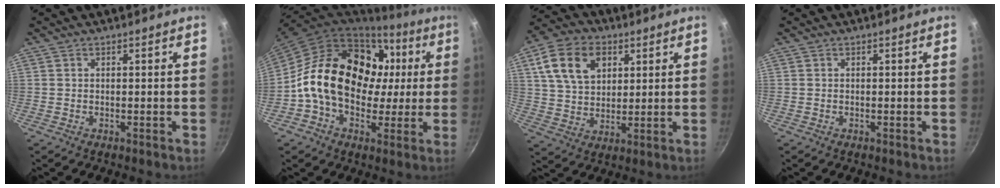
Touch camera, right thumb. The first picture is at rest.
{"total": 23.7, "force": [2.2, 17.2, 16.2], "torque": [-0.253, 0.033, 0.032]}
{"total": 13.5, "force": [5.0, 9.4, 8.3], "torque": [-0.132, -0.003, 0.088]}
{"total": 0.0}